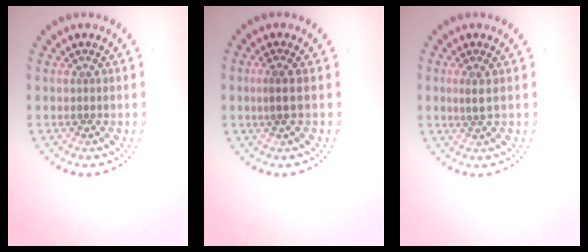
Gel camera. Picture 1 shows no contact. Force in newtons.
{"total": 1.3, "press": 1.0, "slide": 0.8}
{"total": 1.0, "press": 0.8, "slide": 0.5}